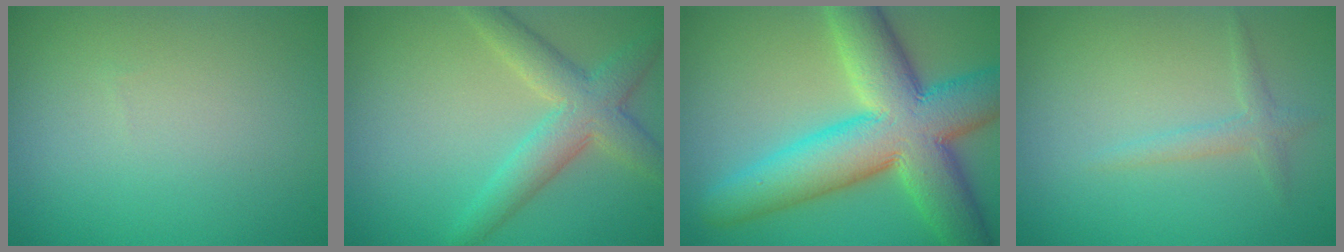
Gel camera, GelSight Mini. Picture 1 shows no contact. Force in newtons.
{"total": 4.6, "press": 4.6, "slide": 0.3}
{"total": 12.0, "press": 12.0, "slide": 0.5}
{"total": 1.5, "press": 1.5, "slide": 0.1}